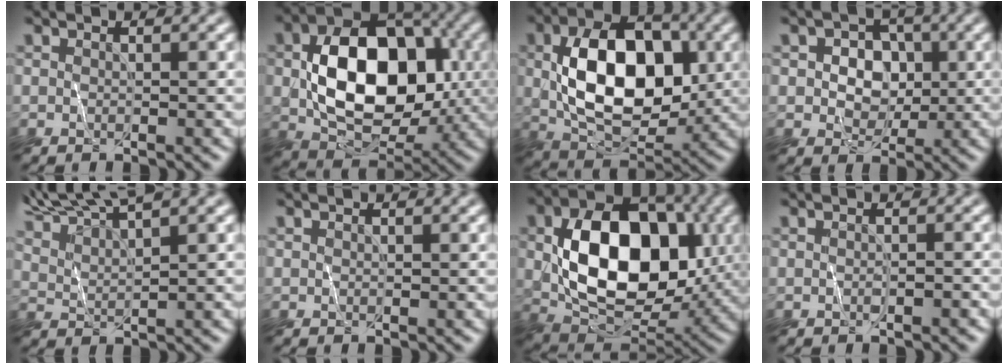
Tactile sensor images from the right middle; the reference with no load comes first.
{"total": 10.7, "force": [0.1, 7.2, 7.9], "torque": [-0.125, 0.011, 0.003]}
{"total": 9.6, "force": [0.5, 6.1, 7.4], "torque": [-0.125, 0.002, 0.011]}
{"total": 4.6, "force": [0.4, 3.8, 2.5], "torque": [-0.025, 0.011, -0.005]}
{"total": 6.2, "force": [5.9, 0.2, 2.1], "torque": [-0.049, 0.021, 0.096]}
{"total": 0.0}
{"total": 11.3, "force": [1.2, 7.6, 8.2], "torque": [-0.130, -0.001, 0.026]}
{"total": 2.0, "force": [-1.1, 0.8, 1.5], "torque": [-0.022, -0.006, -0.020]}